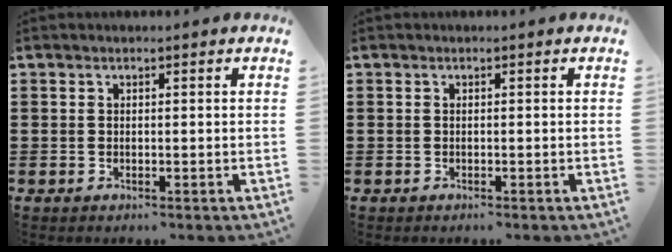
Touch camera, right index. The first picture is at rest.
{"total": 0.0}